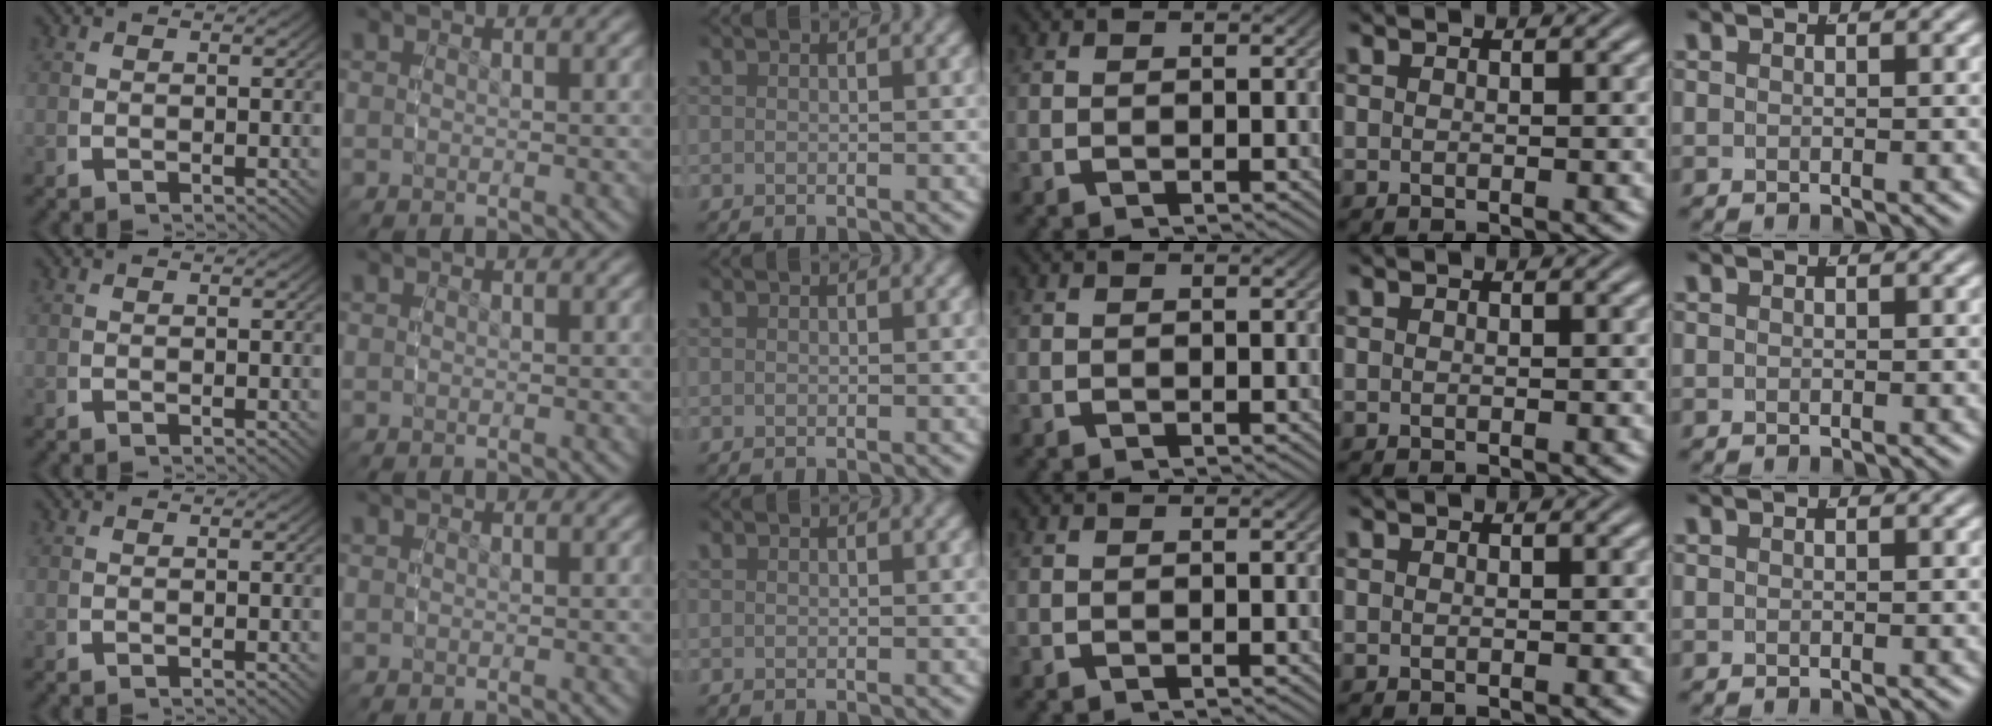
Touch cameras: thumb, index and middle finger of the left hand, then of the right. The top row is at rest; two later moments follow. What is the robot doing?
{"motion": "reach", "object": "glasses case"}